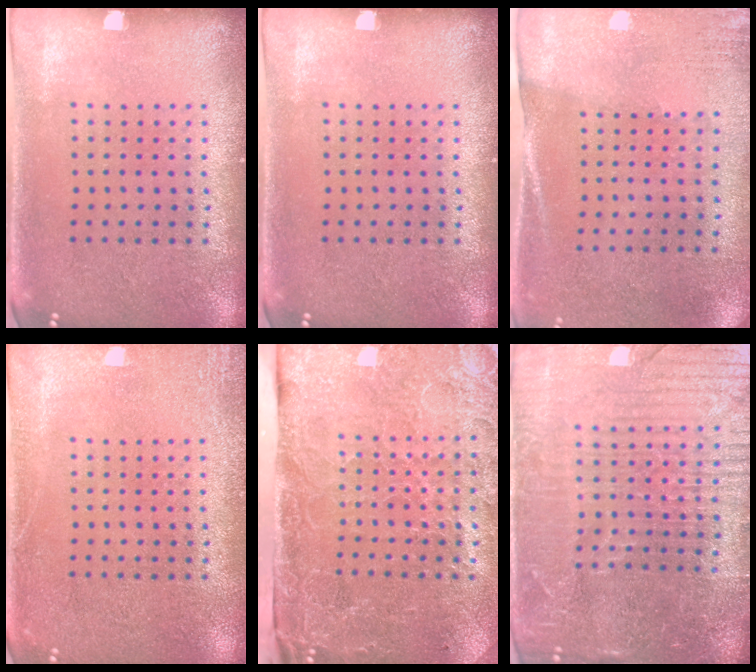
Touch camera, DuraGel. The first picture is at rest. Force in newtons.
{"total": 0.0}
{"total": 2.6, "press": 2.3, "slide": 1.3}
{"total": 2.3, "press": 2.3, "slide": 0.4}
{"total": 4.7, "press": 3.7, "slide": 3.0}
{"total": 5.6, "press": 5.1, "slide": 2.5}